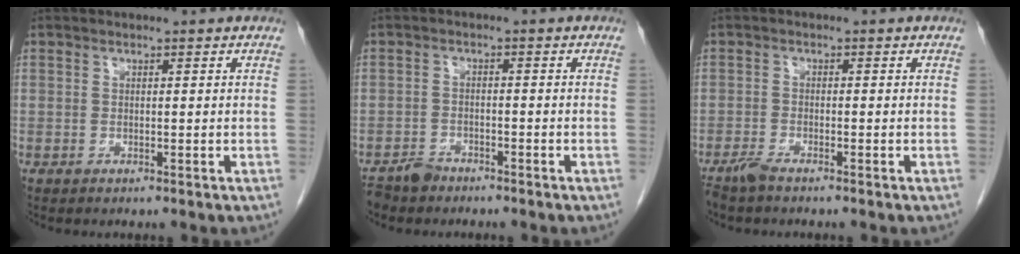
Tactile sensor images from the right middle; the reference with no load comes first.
{"total": 2.8, "force": [-2.5, 1.0, 0.5], "torque": [-0.013, -0.002, -0.043]}
{"total": 2.0, "force": [-1.8, 0.1, 0.9], "torque": [-0.027, -0.005, -0.037]}